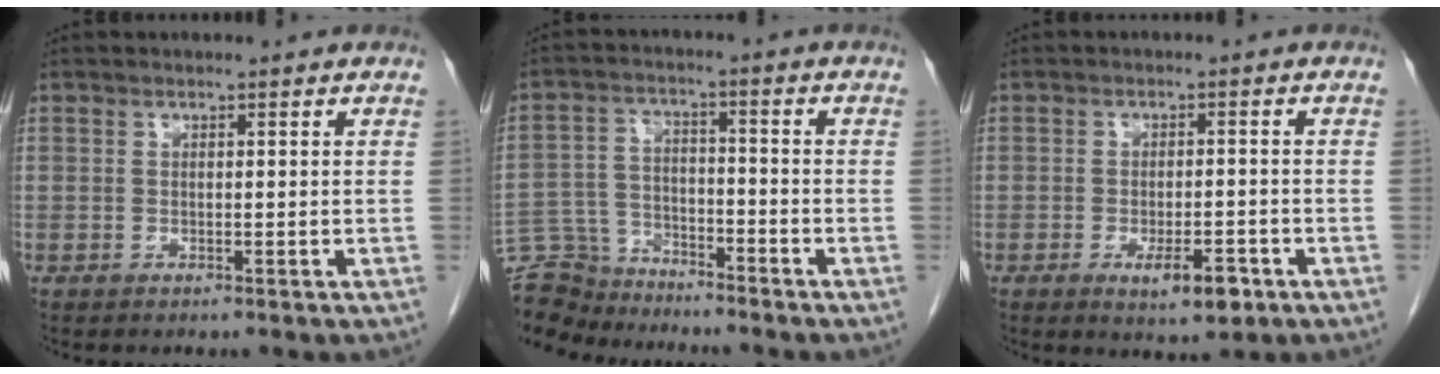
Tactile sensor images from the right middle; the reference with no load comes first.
{"total": 10.4, "force": [-10.0, 2.7, 0.3], "torque": [-0.012, 0.018, -0.186]}
{"total": 5.1, "force": [-2.6, 1.8, 4.1], "torque": [-0.057, -0.002, -0.030]}